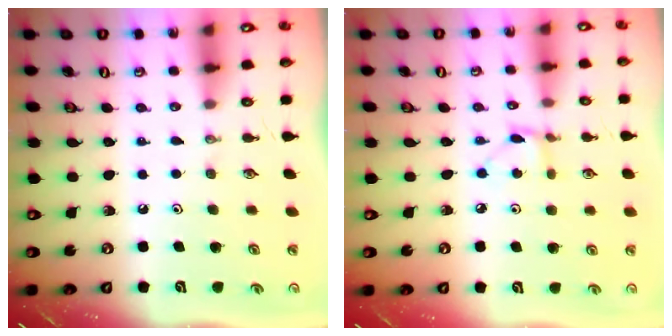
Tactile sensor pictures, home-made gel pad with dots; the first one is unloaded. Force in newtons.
{"total": 3.9, "press": 3.8, "slide": 0.4}